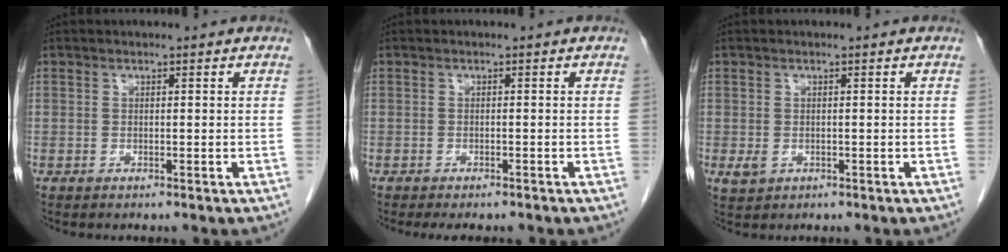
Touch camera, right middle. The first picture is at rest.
{"total": 4.0, "force": [-3.4, 1.1, 1.8], "torque": [-0.016, -0.006, -0.044]}
{"total": 1.8, "force": [-0.4, 1.4, 1.1], "torque": [-0.024, -0.002, 0.002]}